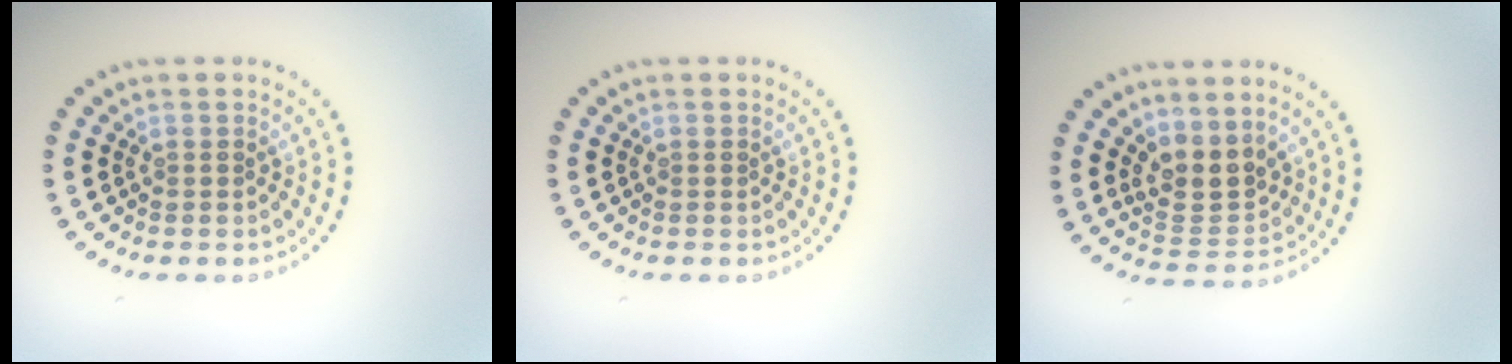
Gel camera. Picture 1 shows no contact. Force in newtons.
{"total": 0.0}
{"total": 3.3, "press": 2.9, "slide": 1.6}